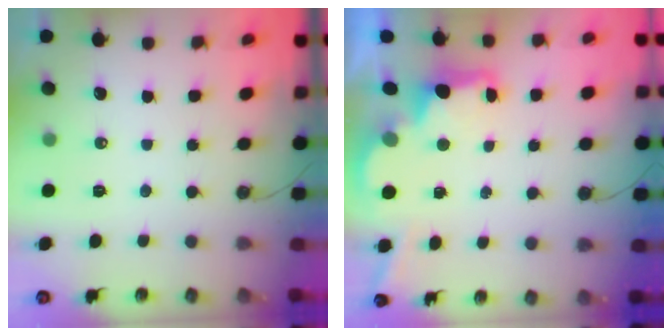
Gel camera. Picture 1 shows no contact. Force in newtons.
{"total": 2.7, "press": 2.6, "slide": 0.8}